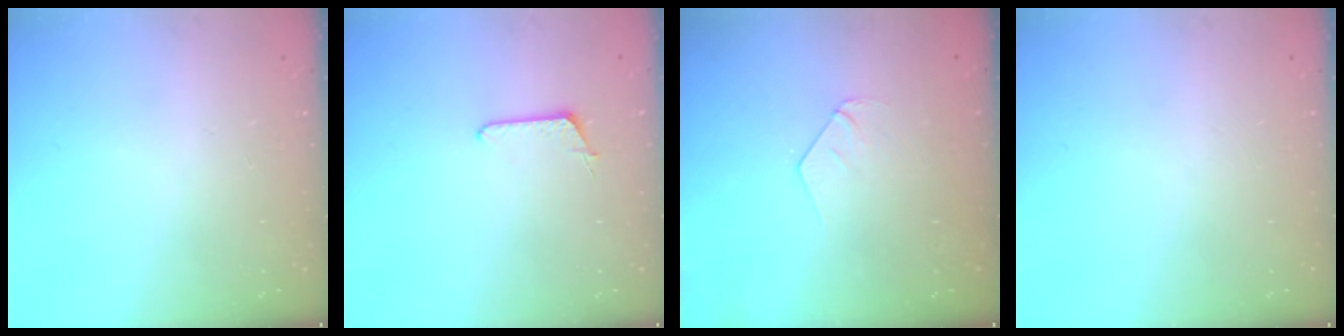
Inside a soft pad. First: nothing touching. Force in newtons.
{"total": 6.3, "press": 6.3, "slide": 0.6}
{"total": 3.6, "press": 3.6, "slide": 0.2}
{"total": 0.0}